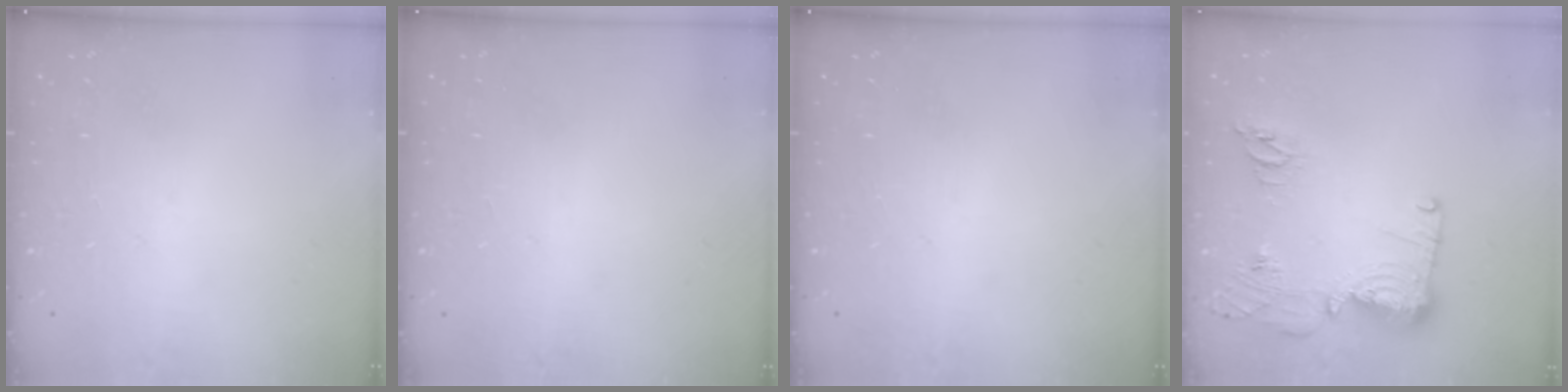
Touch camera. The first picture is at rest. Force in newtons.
{"total": 1.0, "press": 0.8, "slide": 0.6}
{"total": 0.0}
{"total": 15.2, "press": 14.9, "slide": 2.8}